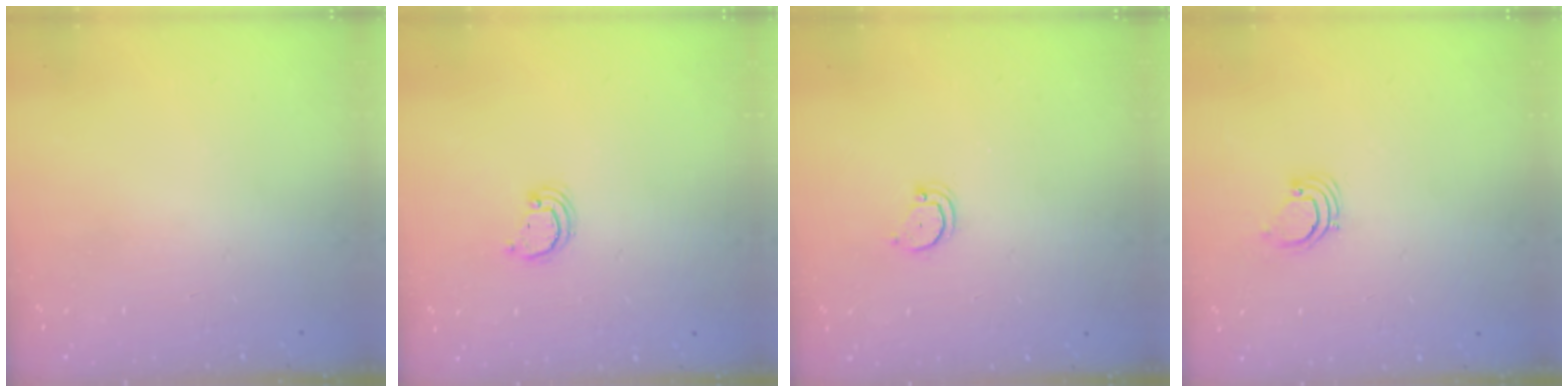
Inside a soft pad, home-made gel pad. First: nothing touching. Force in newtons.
{"total": 2.4, "press": 2.4, "slide": 0.2}
{"total": 3.2, "press": 3.2, "slide": 0.3}
{"total": 1.9, "press": 1.9, "slide": 0.1}